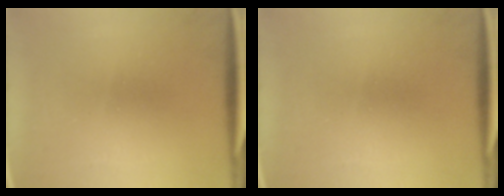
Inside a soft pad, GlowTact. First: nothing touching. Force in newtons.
{"total": 0.0}